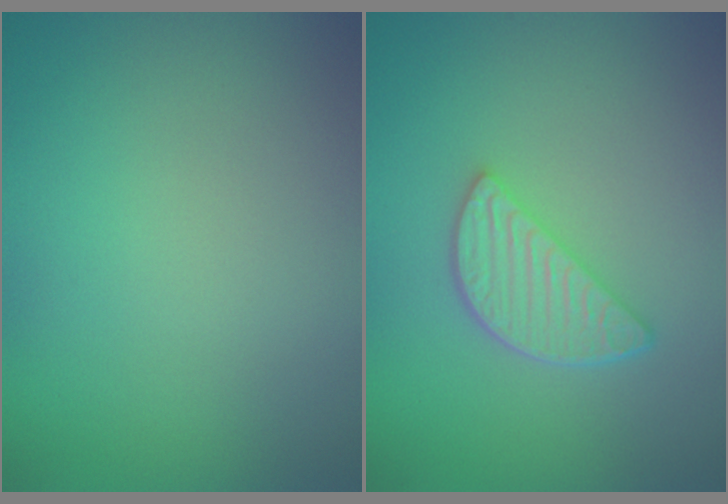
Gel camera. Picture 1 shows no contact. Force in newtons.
{"total": 3.5, "press": 2.9, "slide": 2.0}